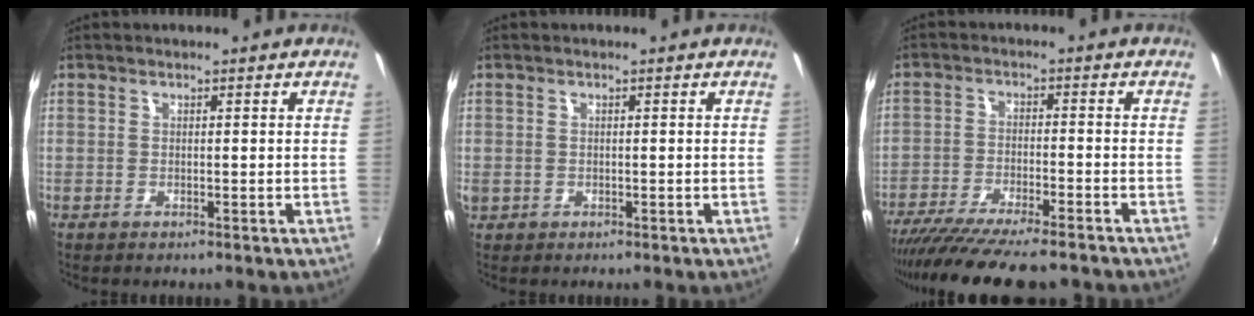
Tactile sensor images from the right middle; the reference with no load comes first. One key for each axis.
{"total": 1.8, "fx": -0.2, "fy": 1.6, "fz": 0.7, "tx": -0.012, "ty": -0.003, "tz": -0.004}
{"total": 15.8, "fx": -13.5, "fy": 2.3, "fz": 7.9, "tx": -0.158, "ty": -0.044, "tz": -0.216}